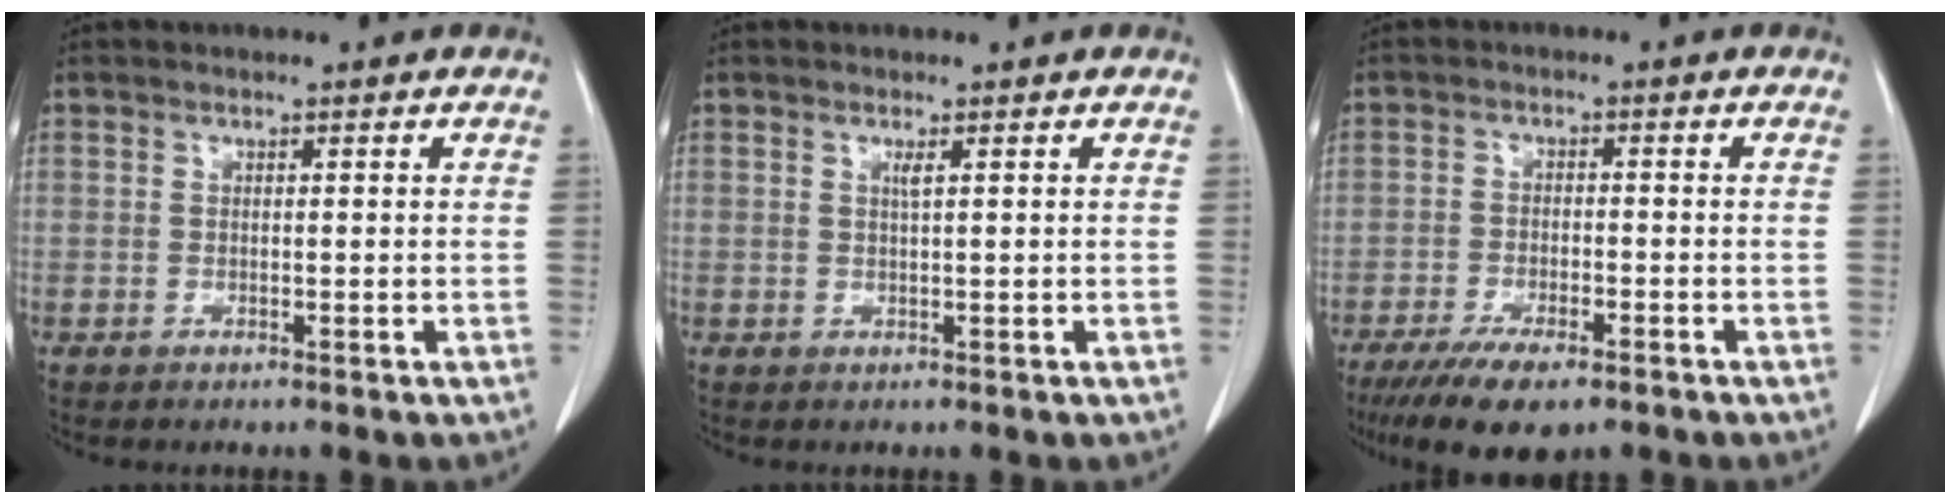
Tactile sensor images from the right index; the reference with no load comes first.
{"total": 0.9, "force": [0.4, -0.2, 0.7], "torque": [-0.020, -0.003, 0.009]}
{"total": 8.7, "force": [-6.1, 2.8, 5.6], "torque": [-0.092, -0.015, -0.099]}